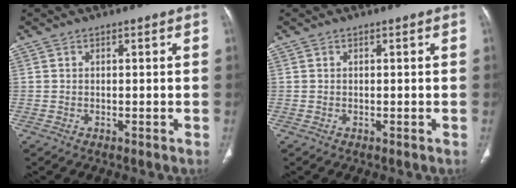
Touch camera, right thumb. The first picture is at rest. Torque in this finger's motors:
{"motor_torque": [0.00, 0.00, 0.01, 0.01, 0.01]}